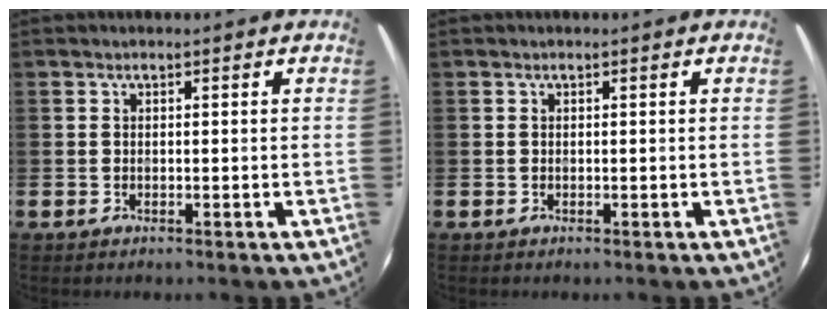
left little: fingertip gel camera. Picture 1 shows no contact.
{"total": 0.0}